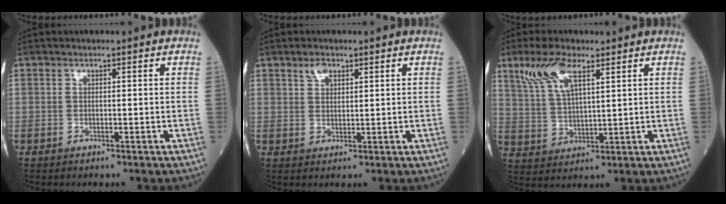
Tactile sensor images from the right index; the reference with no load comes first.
{"total": 2.3, "force": [1.6, 1.1, 1.2], "torque": [-0.025, 0.004, 0.034]}
{"total": 8.1, "force": [4.9, 2.2, 6.1], "torque": [-0.137, 0.012, 0.106]}